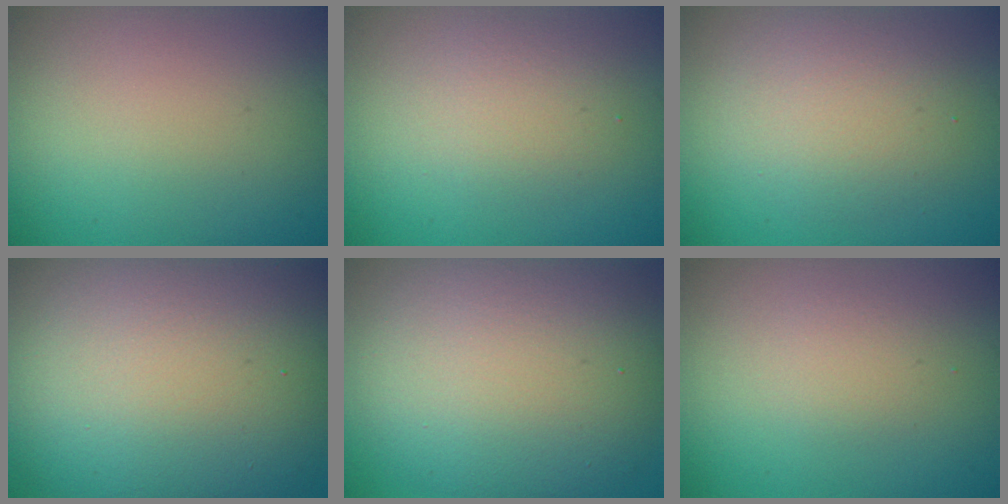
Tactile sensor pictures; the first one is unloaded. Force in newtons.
{"total": 2.5, "press": 2.5, "slide": 0.1}
{"total": 3.8, "press": 3.8, "slide": 0.3}
{"total": 17.9, "press": 17.9, "slide": 1.2}
{"total": 11.6, "press": 11.6, "slide": 0.6}
{"total": 1.4, "press": 1.4, "slide": 0.0}